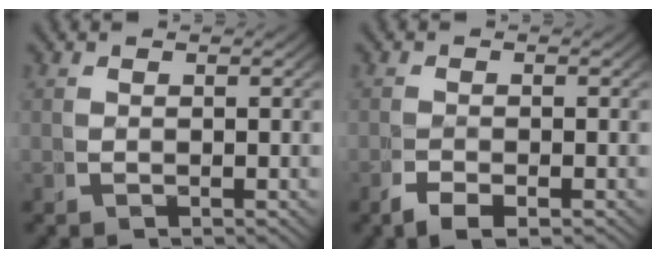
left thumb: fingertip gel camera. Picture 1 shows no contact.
{"total": 1.0, "force": [-0.9, -0.2, 0.5], "torque": [0.002, 0.002, -0.019]}